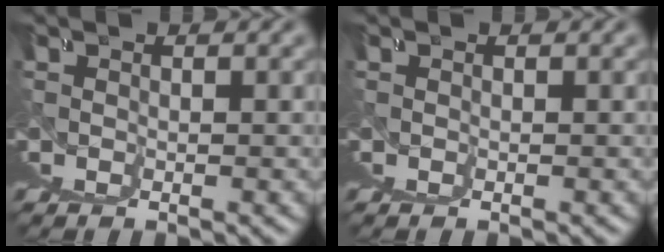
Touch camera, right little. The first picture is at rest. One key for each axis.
{"total": 0.0}